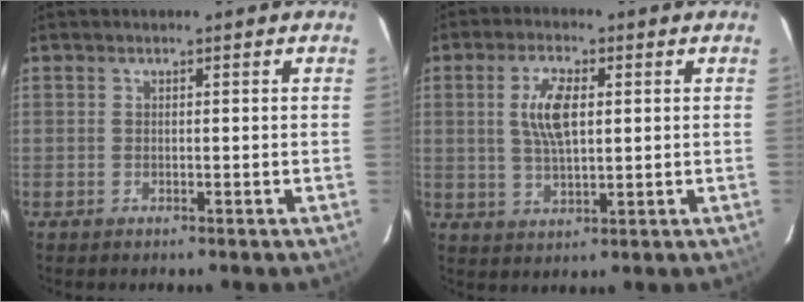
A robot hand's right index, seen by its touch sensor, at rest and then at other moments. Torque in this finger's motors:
{"motor_torque": [0.64, 0.46, 0.42, 0.12]}